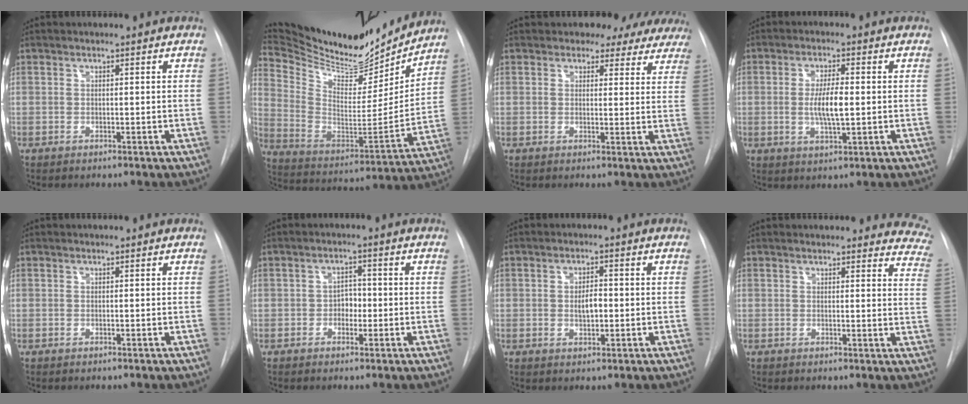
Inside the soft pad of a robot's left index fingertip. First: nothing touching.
{"total": 23.4, "force": [21.3, 5.5, 7.9], "torque": [-0.146, -0.036, 0.331]}
{"total": 11.8, "force": [10.3, 5.4, 2.0], "torque": [0.003, -0.010, 0.094]}
{"total": 5.6, "force": [-0.4, 1.1, 5.5], "torque": [-0.107, -0.006, -0.006]}
{"total": 0.0}
{"total": 2.6, "force": [-0.8, 1.9, 1.7], "torque": [-0.017, 0.006, -0.015]}
{"total": 3.2, "force": [-0.4, 1.4, 2.8], "torque": [-0.044, -0.001, -0.003]}
{"total": 14.7, "force": [13.9, 3.6, 3.2], "torque": [0.004, -0.061, 0.117]}